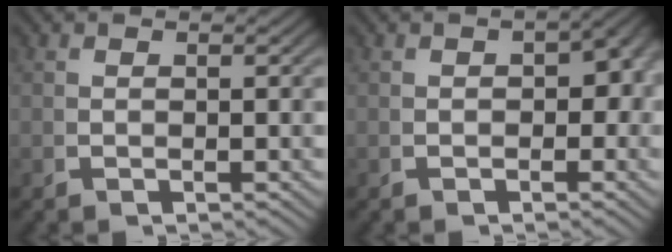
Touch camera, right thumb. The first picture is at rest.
{"total": 2.9, "force": [-0.3, 2.0, 2.0], "torque": [-0.018, -0.005, -0.006]}